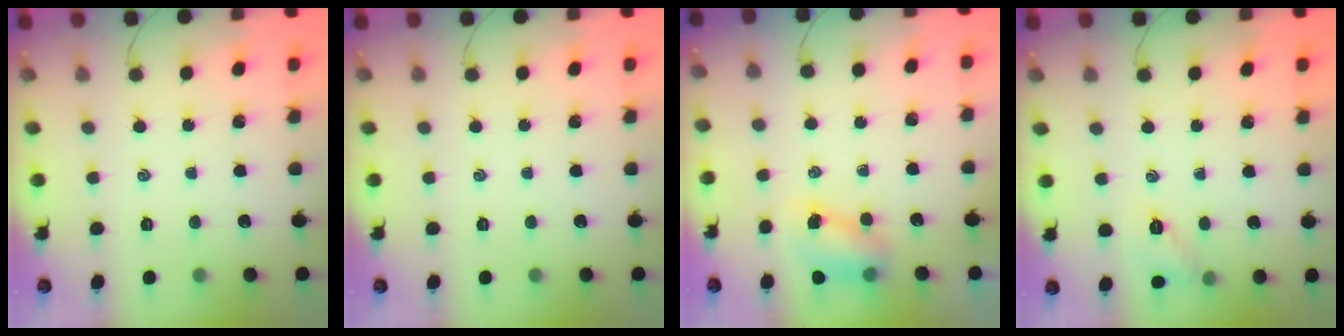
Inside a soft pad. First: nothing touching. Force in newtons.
{"total": 0.0}
{"total": 6.7, "press": 6.6, "slide": 1.1}
{"total": 6.9, "press": 6.8, "slide": 1.2}